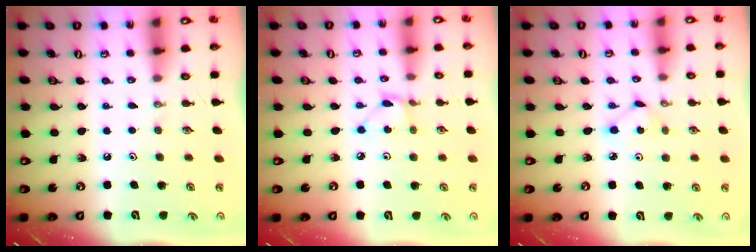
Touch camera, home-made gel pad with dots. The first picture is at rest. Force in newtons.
{"total": 2.9, "press": 2.9, "slide": 0.2}
{"total": 2.8, "press": 2.7, "slide": 0.3}